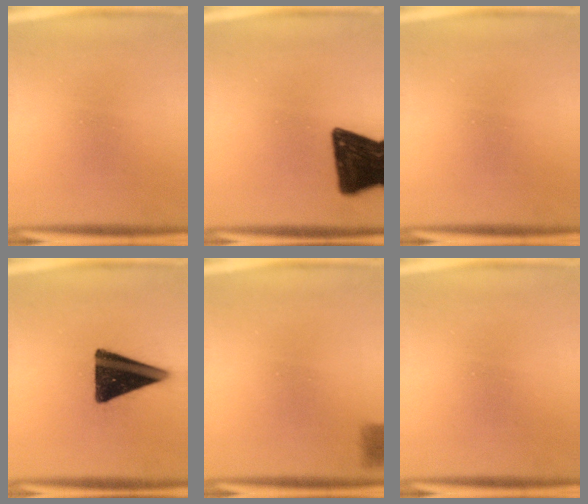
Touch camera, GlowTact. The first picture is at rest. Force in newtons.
{"total": 17.0}
{"total": 0.0}
{"total": 15.8}
{"total": 2.9}
{"total": 0.0}